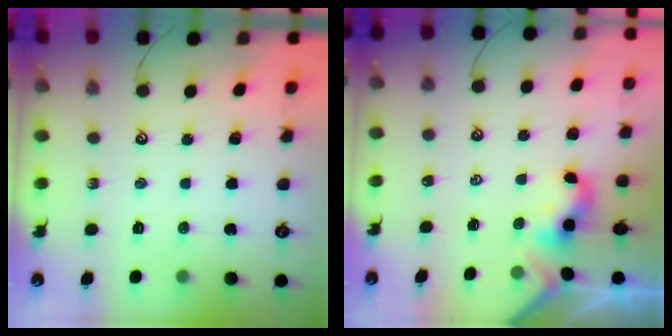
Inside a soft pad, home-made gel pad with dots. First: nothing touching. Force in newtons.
{"total": 2.2, "press": 2.2, "slide": 0.2}